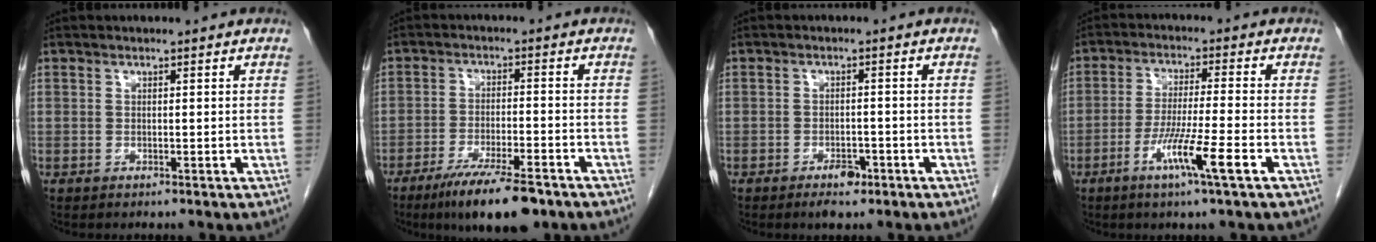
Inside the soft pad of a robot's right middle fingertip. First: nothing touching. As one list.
[{"total": 10.9, "force": [-7.7, 1.8, 7.5], "torque": [-0.123, -0.021, -0.123]}, {"total": 3.1, "force": [-2.0, 1.3, 2.0], "torque": [-0.031, 0.001, -0.026]}, {"total": 7.9, "force": [-3.6, -0.8, 7.0], "torque": [-0.129, -0.017, -0.069]}]